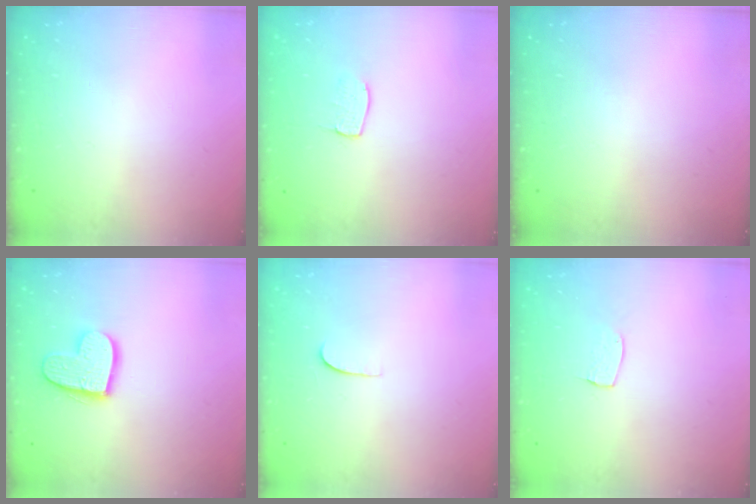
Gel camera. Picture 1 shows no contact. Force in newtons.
{"total": 4.5, "press": 4.5, "slide": 0.3}
{"total": 0.0}
{"total": 13.1, "press": 13.1, "slide": 0.9}
{"total": 4.3, "press": 4.3, "slide": 0.2}
{"total": 5.3, "press": 5.3, "slide": 0.3}